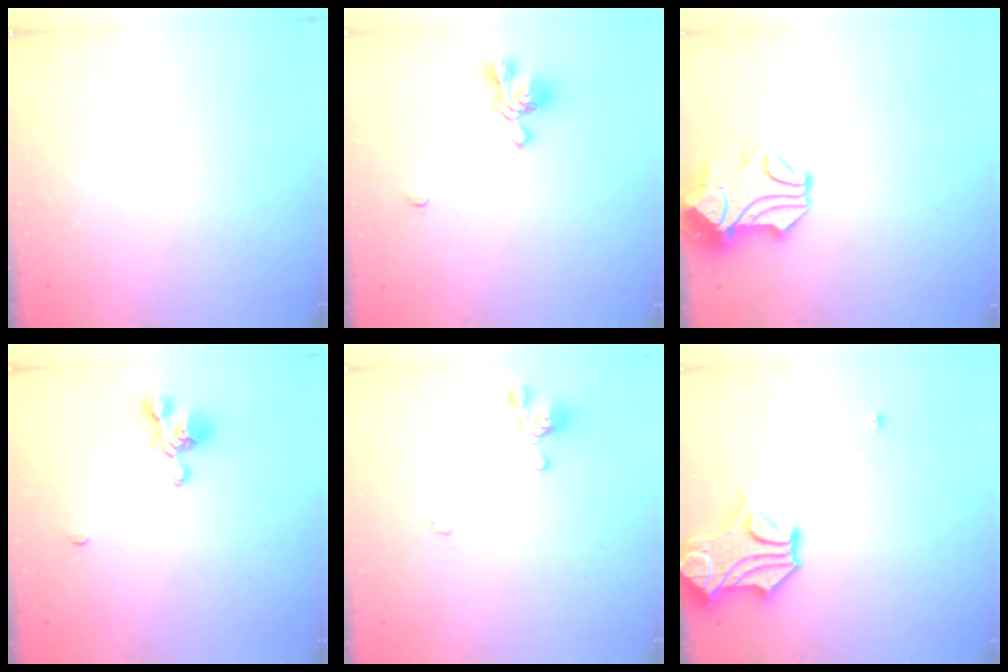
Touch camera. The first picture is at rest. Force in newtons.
{"total": 1.5, "press": 1.0, "slide": 1.1}
{"total": 1.6, "press": 1.2, "slide": 1.1}
{"total": 1.3, "press": 0.7, "slide": 1.1}
{"total": 0.6, "press": 0.6, "slide": 0.2}
{"total": 5.3, "press": 4.9, "slide": 1.9}